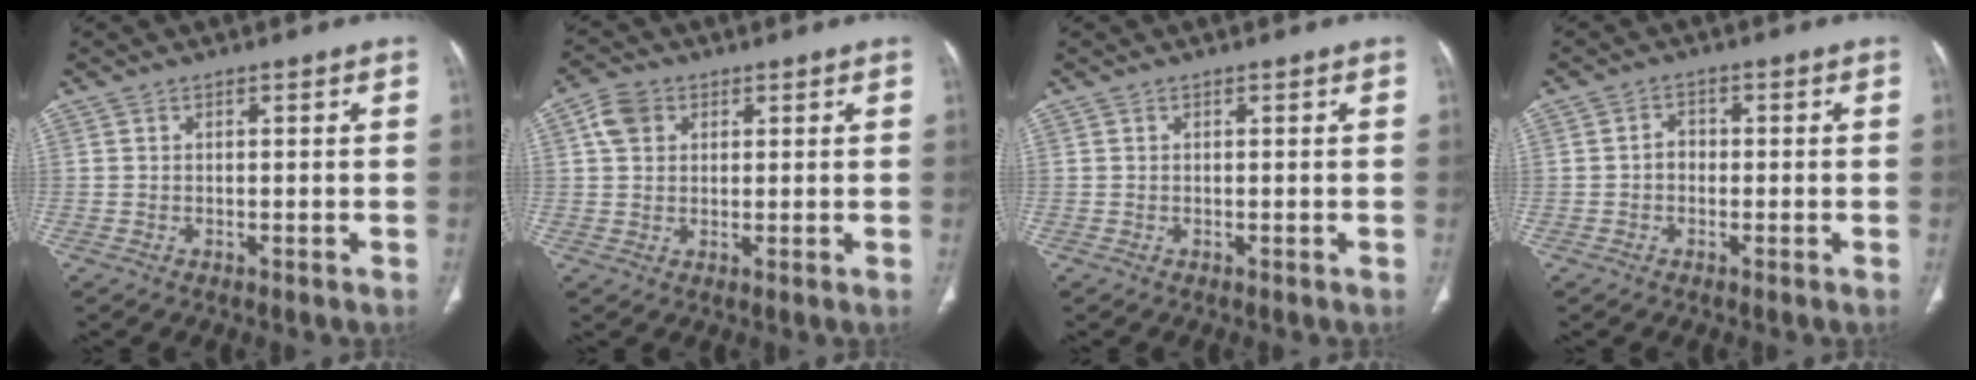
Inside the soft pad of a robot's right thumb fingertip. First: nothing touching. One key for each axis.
{"total": 4.9, "fx": 1.8, "fy": 3.8, "fz": 2.5, "tx": -0.037, "ty": 0.005, "tz": 0.033}
{"total": 0.0}
{"total": 3.6, "fx": -0.9, "fy": 3.0, "fz": 1.9, "tx": -0.013, "ty": 0.017, "tz": -0.027}